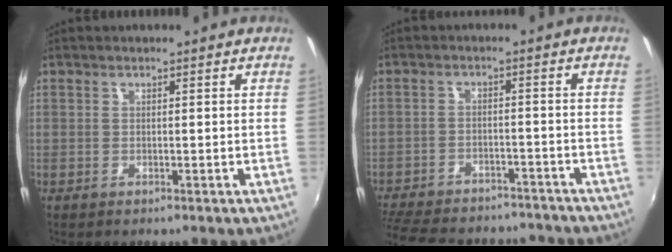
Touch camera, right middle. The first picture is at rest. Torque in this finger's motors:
{"motor_torque": [1.07, -1.07, 0.28, 0.16]}